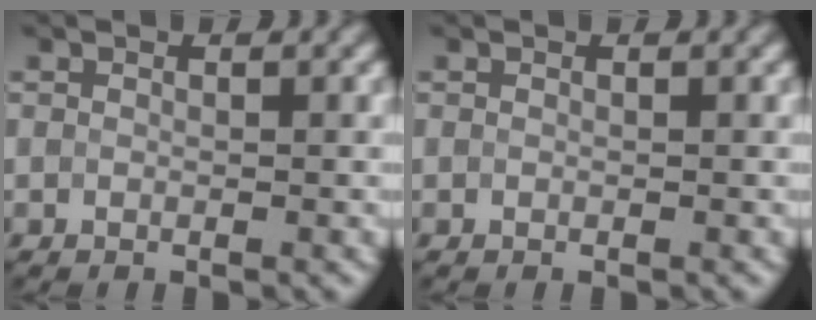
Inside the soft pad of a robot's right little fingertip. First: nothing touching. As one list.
[{"total": 0.0}]